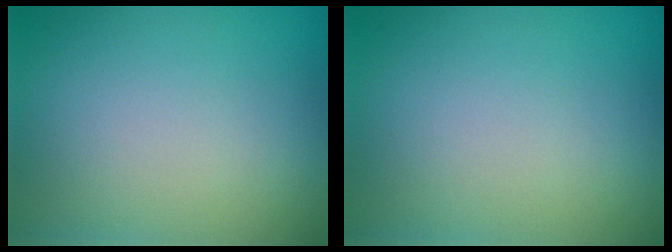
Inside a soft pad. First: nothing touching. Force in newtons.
{"total": 0.0}